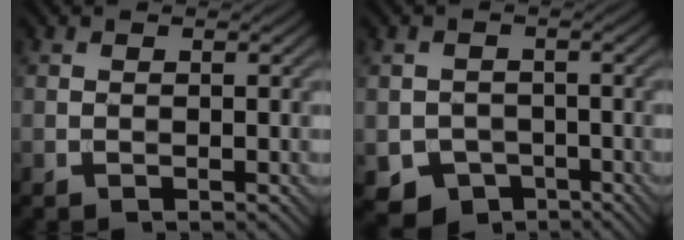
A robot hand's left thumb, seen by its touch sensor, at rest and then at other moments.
{"total": 4.6, "force": [-2.5, 3.6, 1.4], "torque": [-0.030, -0.013, -0.045]}